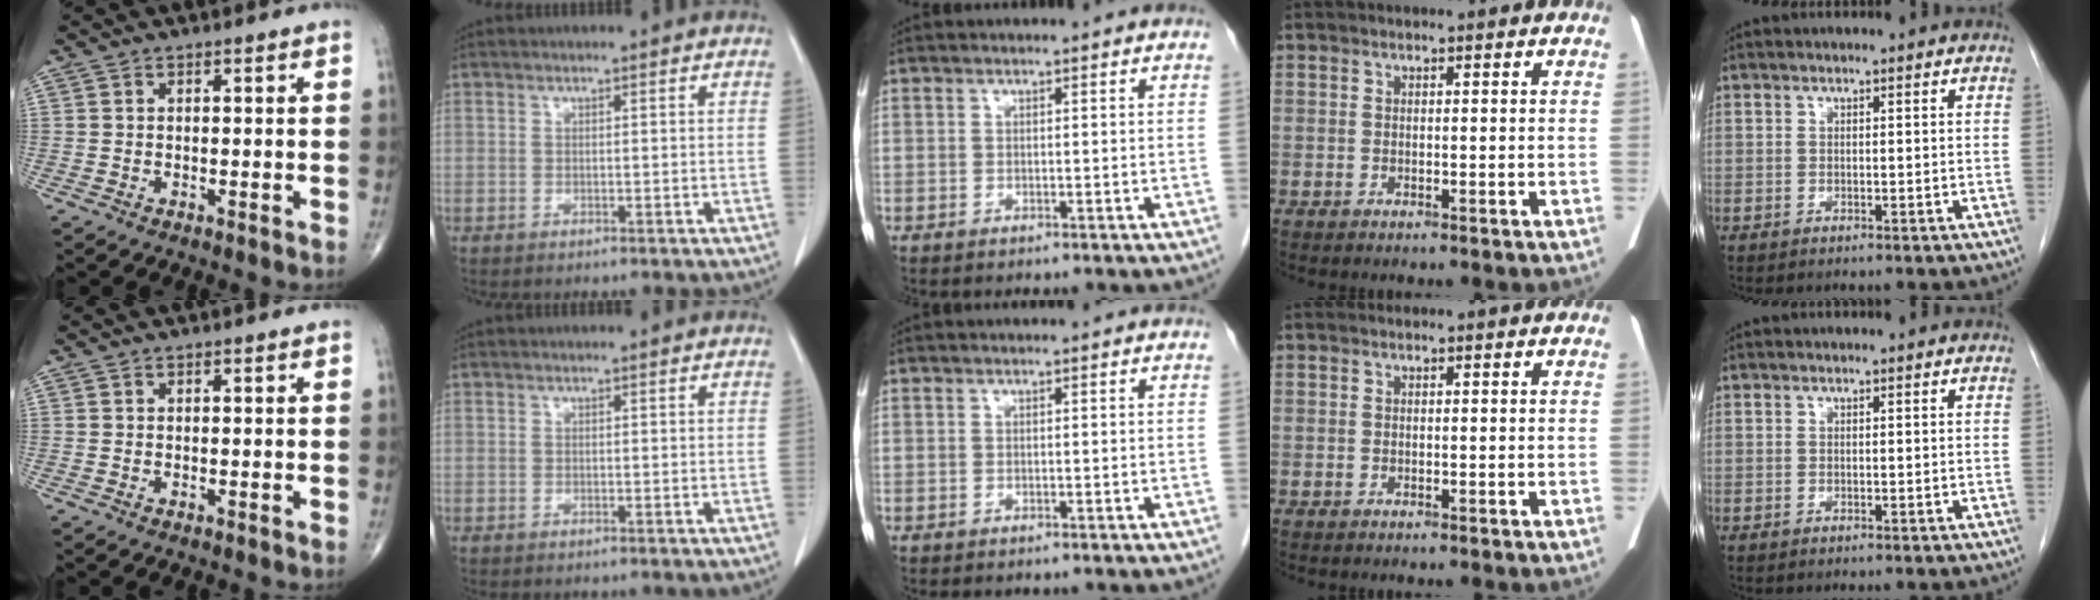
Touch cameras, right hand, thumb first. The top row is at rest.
{}